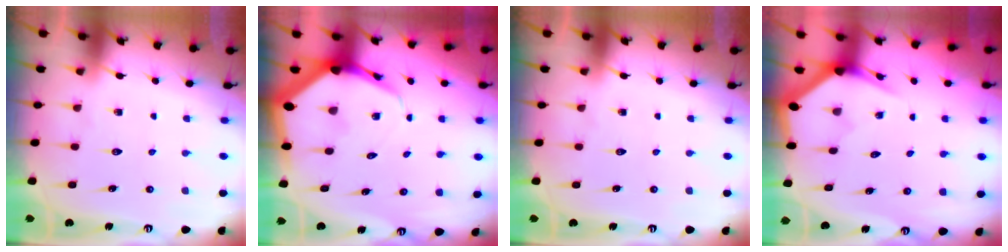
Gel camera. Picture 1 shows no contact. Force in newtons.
{"total": 7.4, "press": 7.4, "slide": 0.8}
{"total": 0.0}
{"total": 3.1, "press": 3.1, "slide": 0.2}